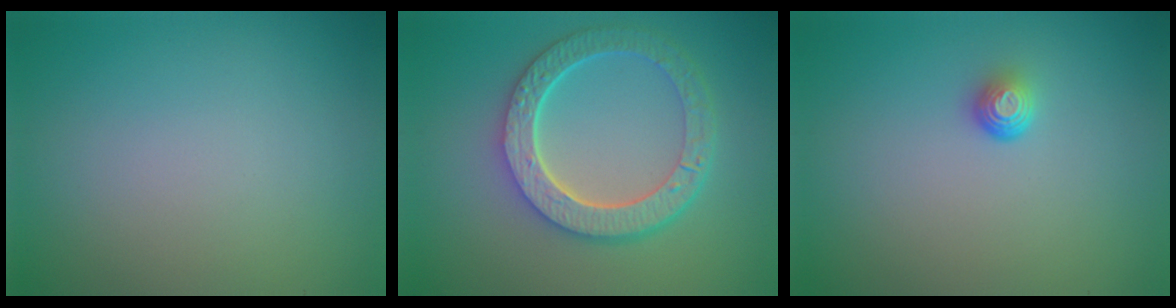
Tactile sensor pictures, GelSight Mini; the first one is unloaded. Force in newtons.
{"total": 6.3, "press": 4.9, "slide": 4.0}
{"total": 1.5, "press": 1.0, "slide": 1.1}